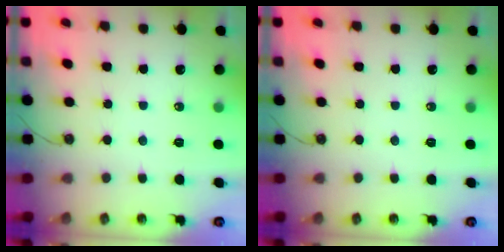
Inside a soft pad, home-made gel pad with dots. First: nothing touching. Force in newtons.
{"total": 0.0}